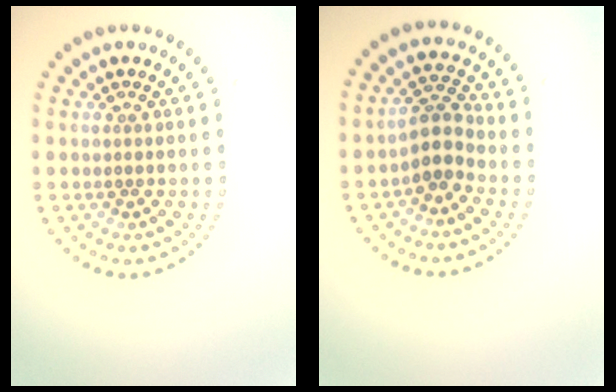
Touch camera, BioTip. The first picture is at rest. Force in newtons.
{"total": 2.7, "press": 2.1, "slide": 1.7}